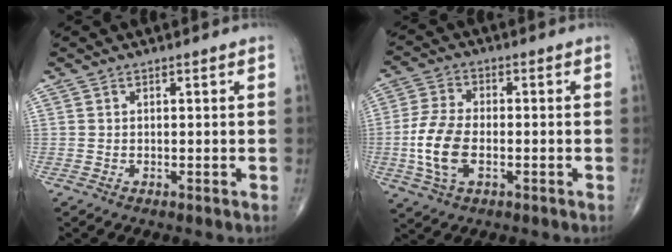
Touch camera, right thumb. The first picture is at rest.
{"total": 9.8, "force": [-2.0, 5.4, 7.9], "torque": [-0.167, 0.007, -0.041]}